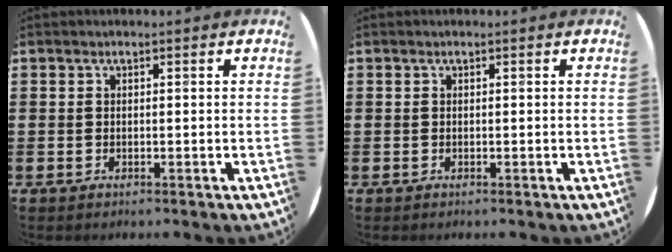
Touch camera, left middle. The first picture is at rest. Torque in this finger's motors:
{"motor_torque": [0.00, 0.00, 0.00, -0.01]}